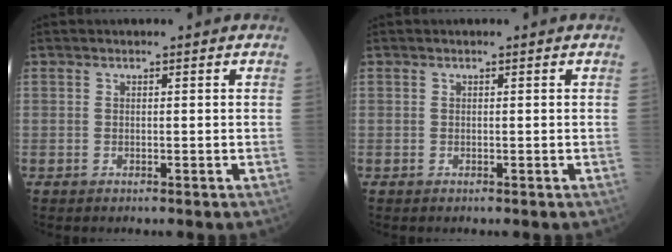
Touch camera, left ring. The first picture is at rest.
{"total": 0.0}